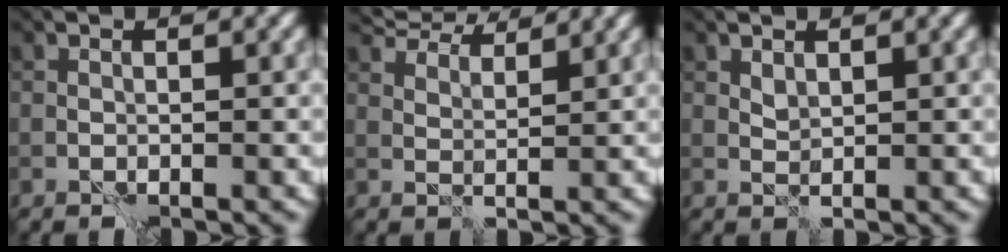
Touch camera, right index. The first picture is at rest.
{"total": 6.8, "force": [5.9, 1.9, 2.9], "torque": [-0.075, -0.002, 0.106]}
{"total": 0.9, "force": [0.6, 0.5, 0.5], "torque": [-0.015, -0.001, 0.013]}